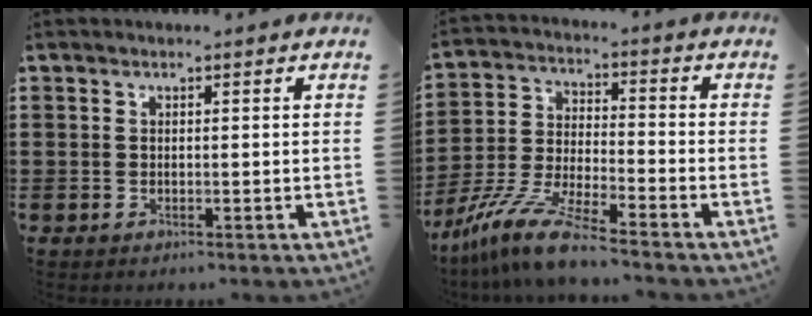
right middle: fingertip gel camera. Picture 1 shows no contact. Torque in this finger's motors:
{"motor_torque": [2.14, 0.00, 0.70, 0.20]}